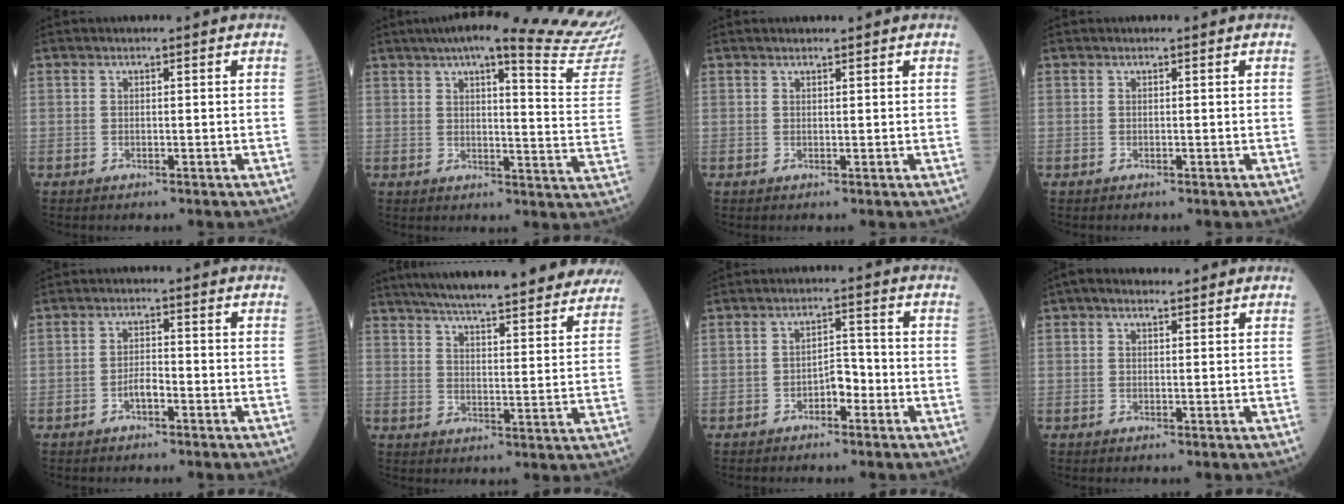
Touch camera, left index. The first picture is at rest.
{"total": 21.5, "force": [19.1, 0.0, 9.8], "torque": [-0.127, -0.064, 0.215]}
{"total": 1.3, "force": [1.1, 0.1, 0.6], "torque": [-0.010, 0.008, 0.019]}
{"total": 0.0}
{"total": 2.3, "force": [-1.2, 0.7, 1.8], "torque": [-0.031, 0.004, -0.024]}
{"total": 29.0, "force": [25.8, 3.6, 12.8], "torque": [-0.198, -0.024, 0.327]}
{"total": 3.0, "force": [-1.6, 1.4, 2.2], "torque": [-0.029, 0.009, -0.030]}
{"total": 2.7, "force": [1.9, 1.2, 1.4], "torque": [-0.032, 0.022, 0.031]}